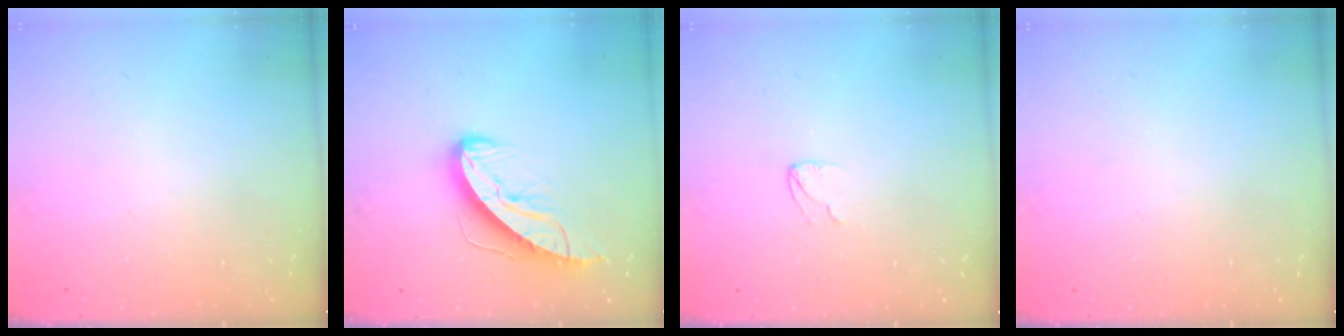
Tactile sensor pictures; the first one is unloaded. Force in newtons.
{"total": 11.3, "press": 11.2, "slide": 0.8}
{"total": 3.0, "press": 3.0, "slide": 0.2}
{"total": 0.0}